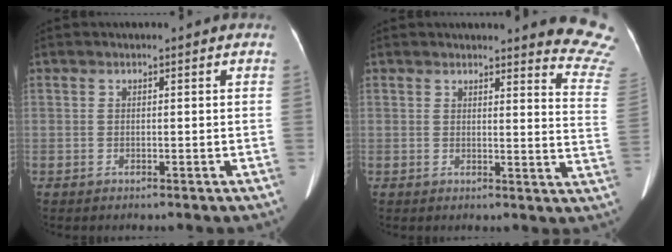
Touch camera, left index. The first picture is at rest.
{"total": 10.1, "force": [10.0, -0.1, 1.6], "torque": [0.010, -0.110, 0.074]}